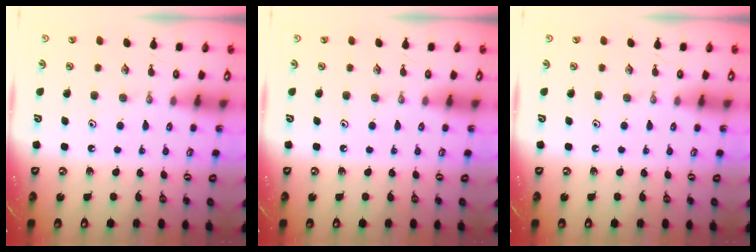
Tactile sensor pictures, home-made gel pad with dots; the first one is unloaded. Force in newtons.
{"total": 0.0}
{"total": 0.0}